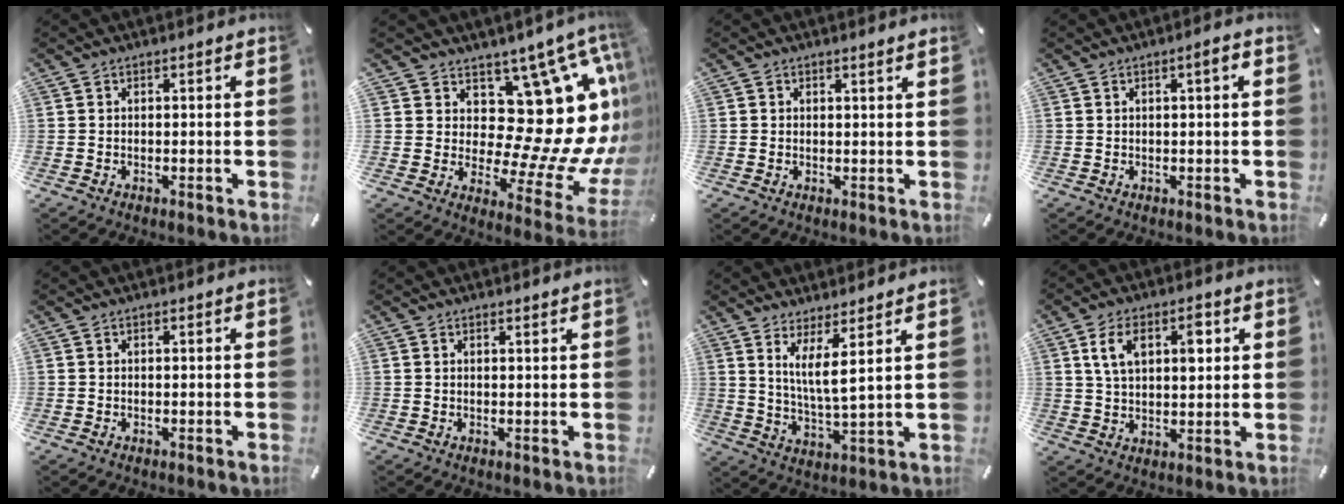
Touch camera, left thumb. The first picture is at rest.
{"total": 20.6, "force": [5.8, 11.4, 16.2], "torque": [-0.210, -0.101, 0.122]}
{"total": 0.6, "force": [0.6, -0.1, 0.2], "torque": [-0.005, -0.003, 0.011]}
{"total": 2.7, "force": [0.7, 0.4, 2.6], "torque": [-0.041, 0.000, 0.008]}
{"total": 0.0}
{"total": 0.5, "force": [0.5, 0.0, 0.1], "torque": [-0.001, -0.002, 0.010]}
{"total": 7.1, "force": [4.4, 0.6, 5.5], "torque": [-0.114, -0.021, 0.077]}
{"total": 9.2, "force": [3.3, 5.4, 6.7], "torque": [-0.113, 0.001, 0.054]}